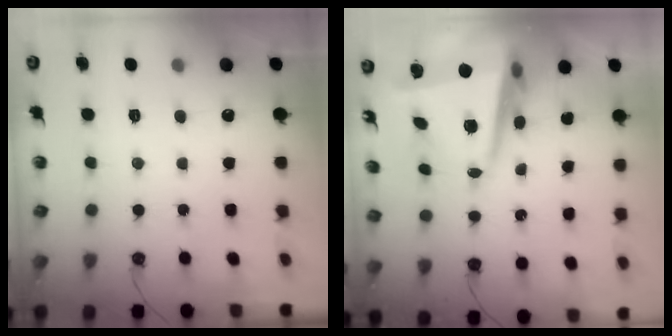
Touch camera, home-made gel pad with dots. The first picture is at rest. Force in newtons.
{"total": 11.0, "press": 10.7, "slide": 2.5}